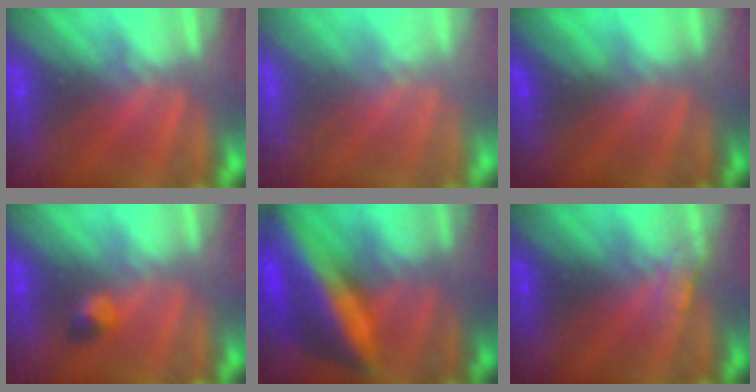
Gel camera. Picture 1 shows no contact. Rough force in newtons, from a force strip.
{"total": 1.8}
{"total": 4.7}
{"total": 2.6}
{"total": 7.1}
{"total": 3.0}